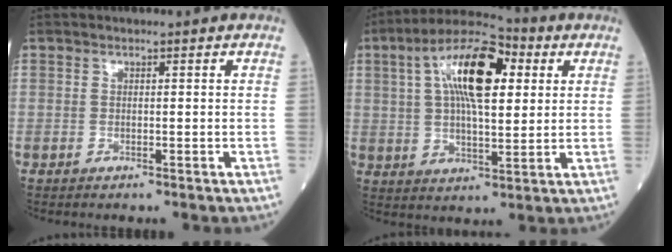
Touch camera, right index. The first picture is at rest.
{"total": 14.7, "force": [4.5, 4.8, 13.1], "torque": [-0.242, 0.029, 0.072]}